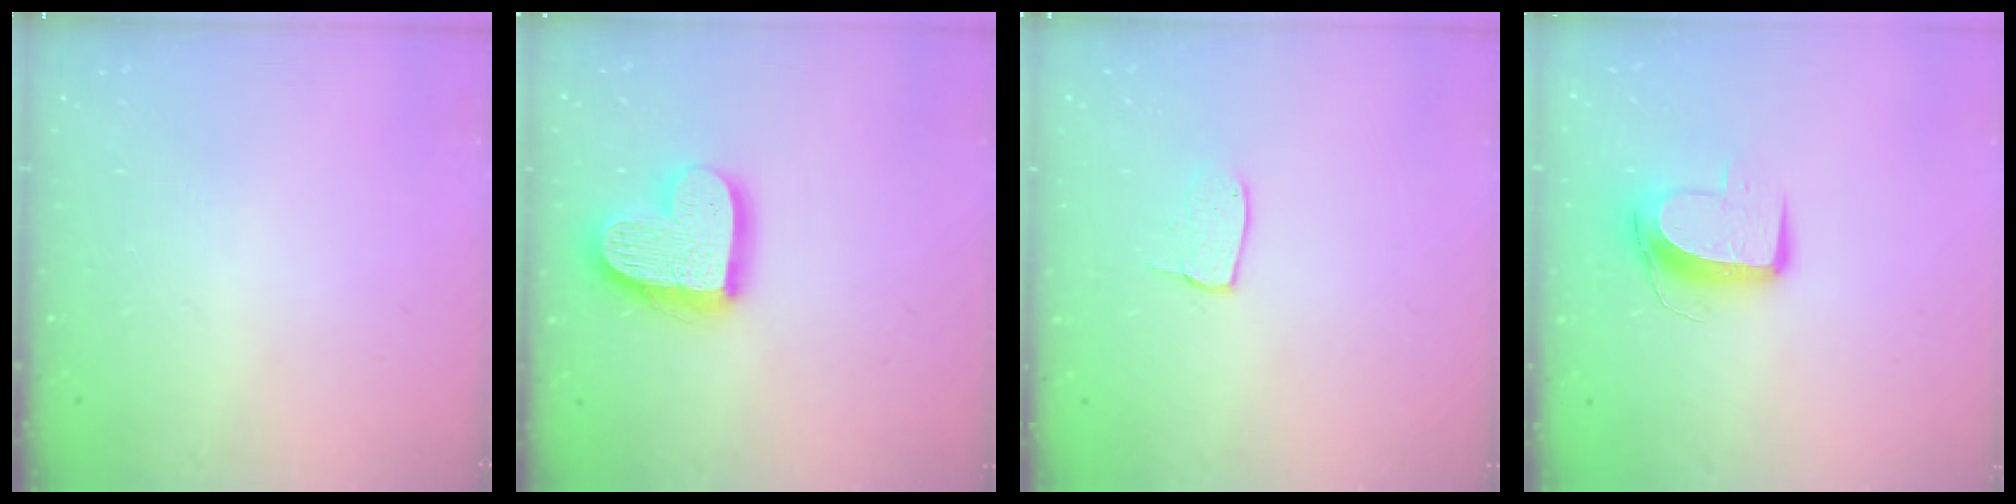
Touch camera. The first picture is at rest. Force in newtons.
{"total": 17.4, "press": 17.3, "slide": 1.6}
{"total": 5.2, "press": 5.2, "slide": 0.3}
{"total": 10.0, "press": 9.9, "slide": 0.8}